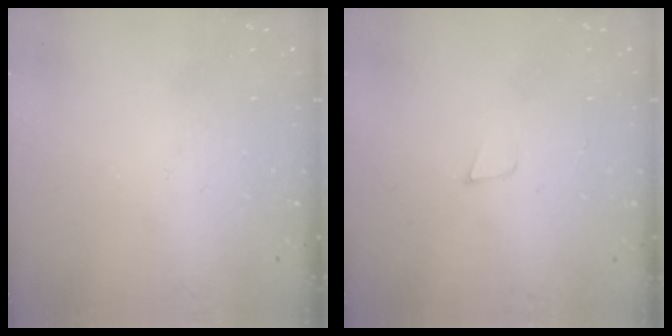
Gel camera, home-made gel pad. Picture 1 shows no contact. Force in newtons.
{"total": 3.3, "press": 2.0, "slide": 2.6}